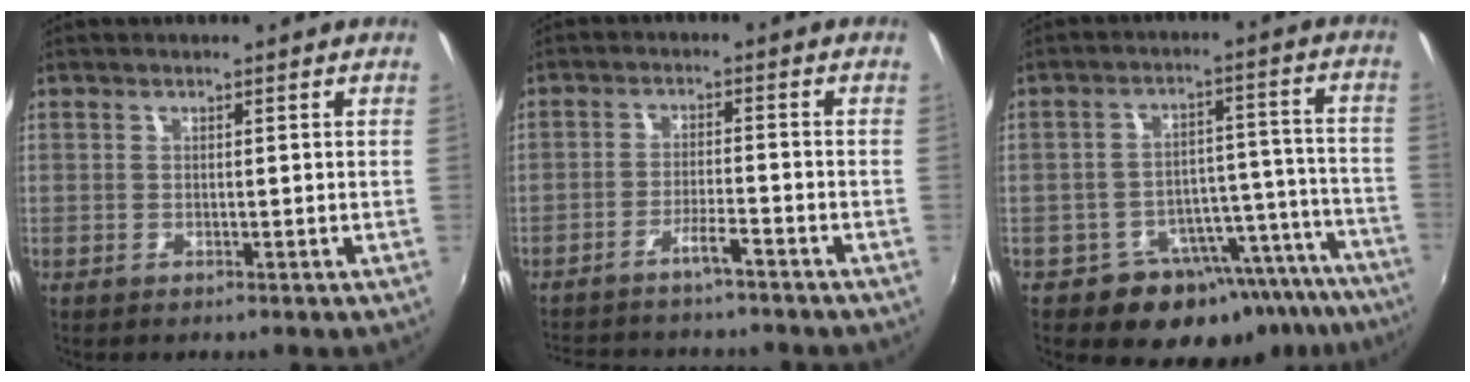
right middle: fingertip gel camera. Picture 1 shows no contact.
{"total": 8.2, "force": [-7.4, 0.6, 3.6], "torque": [-0.084, 0.003, -0.117]}
{"total": 16.3, "force": [-12.4, 8.9, 5.6], "torque": [-0.083, 0.045, -0.147]}